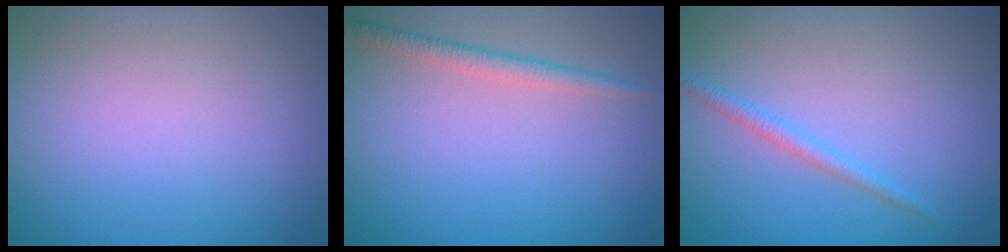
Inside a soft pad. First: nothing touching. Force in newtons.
{"total": 1.7, "press": 1.7, "slide": 0.1}
{"total": 1.3, "press": 1.3, "slide": 0.1}